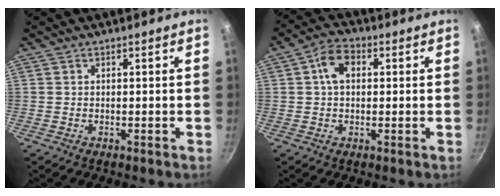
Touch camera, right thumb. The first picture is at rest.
{"total": 6.2, "force": [1.2, 4.3, 4.3], "torque": [-0.058, 0.014, 0.012]}